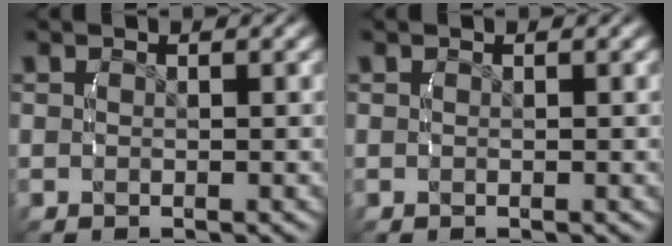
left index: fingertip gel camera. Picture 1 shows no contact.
{"total": 0.0}